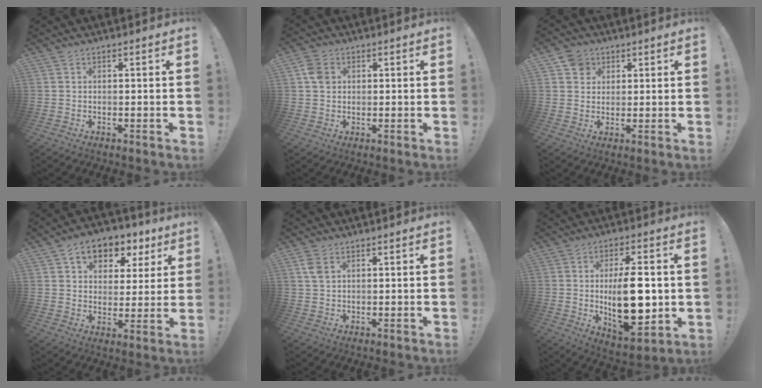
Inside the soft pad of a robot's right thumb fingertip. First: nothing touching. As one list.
[{"total": 4.3, "force": [1.1, 3.5, 2.3], "torque": [-0.022, 0.000, 0.019]}, {"total": 5.6, "force": [2.7, 4.7, 1.3], "torque": [-0.018, -0.006, 0.052]}, {"total": 10.0, "force": [5.4, 6.9, 4.7], "torque": [-0.067, -0.030, 0.101]}, {"total": 3.8, "force": [1.8, 2.2, 2.6], "torque": [-0.038, -0.005, 0.031]}, {"total": 18.8, "force": [-0.3, 8.6, 16.8], "torque": [-0.261, -0.017, 0.000]}]